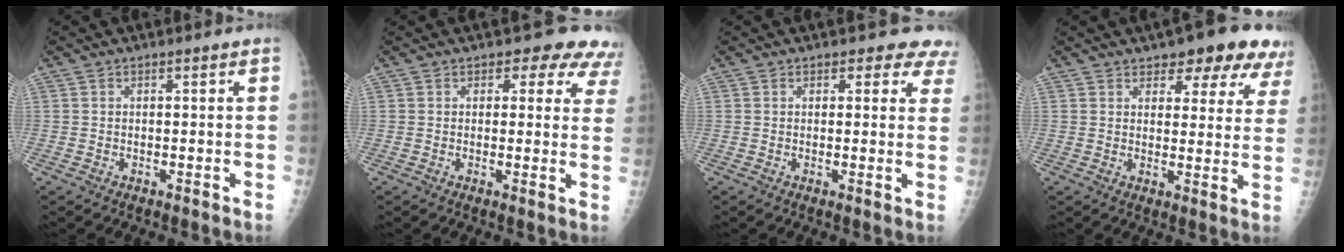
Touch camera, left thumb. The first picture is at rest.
{"total": 8.0, "force": [5.7, 4.6, 3.3], "torque": [0.016, -0.018, 0.045]}
{"total": 5.3, "force": [4.2, 2.7, 1.6], "torque": [0.025, -0.016, 0.034]}
{"total": 12.2, "force": [8.4, 5.4, 7.0], "torque": [-0.036, -0.035, 0.094]}